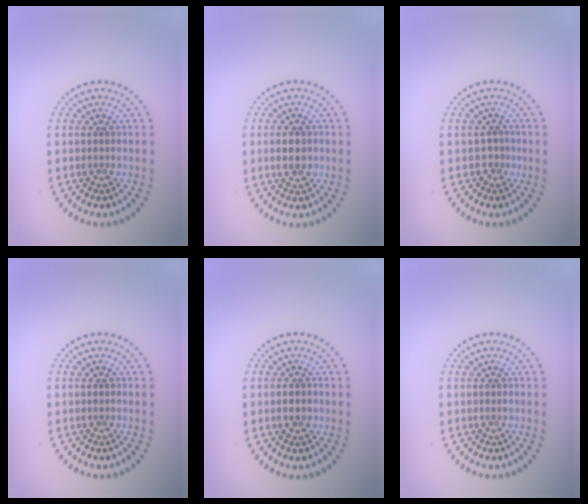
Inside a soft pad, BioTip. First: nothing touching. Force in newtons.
{"total": 2.7, "press": 2.7, "slide": 0.0}
{"total": 0.9, "press": 0.7, "slide": 0.5}
{"total": 0.0}
{"total": 1.1, "press": 1.0, "slide": 0.2}
{"total": 0.0}